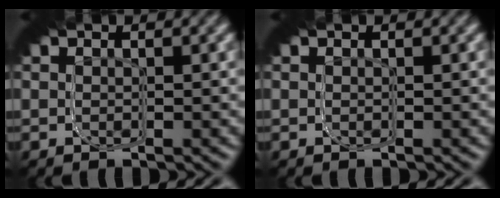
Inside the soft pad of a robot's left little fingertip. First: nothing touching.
{"total": 0.0}